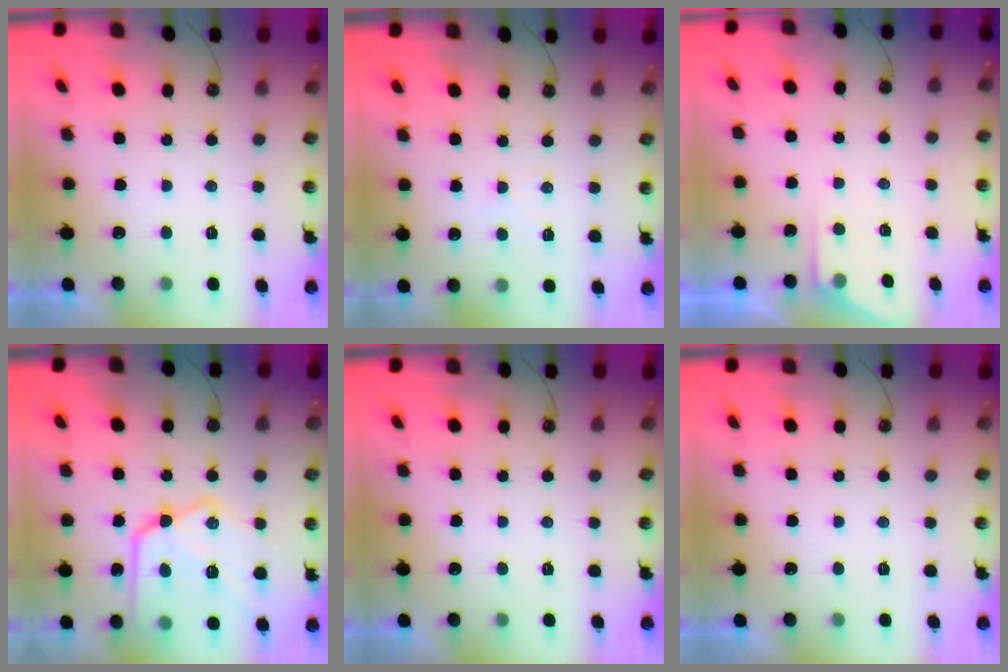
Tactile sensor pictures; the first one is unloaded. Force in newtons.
{"total": 4.0, "press": 4.0, "slide": 0.6}
{"total": 4.4, "press": 4.4, "slide": 0.4}
{"total": 21.1, "press": 21.0, "slide": 1.6}
{"total": 0.0}
{"total": 0.0}